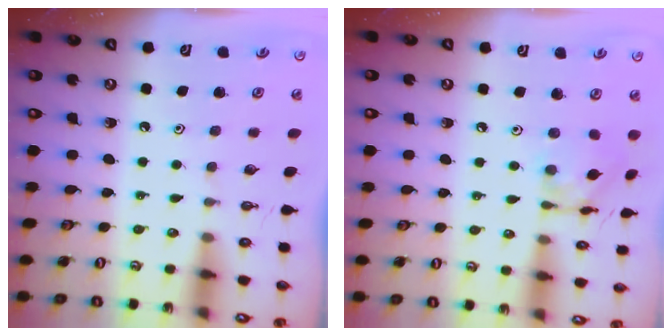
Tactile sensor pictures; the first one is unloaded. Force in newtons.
{"total": 9.7, "press": 9.6, "slide": 0.7}